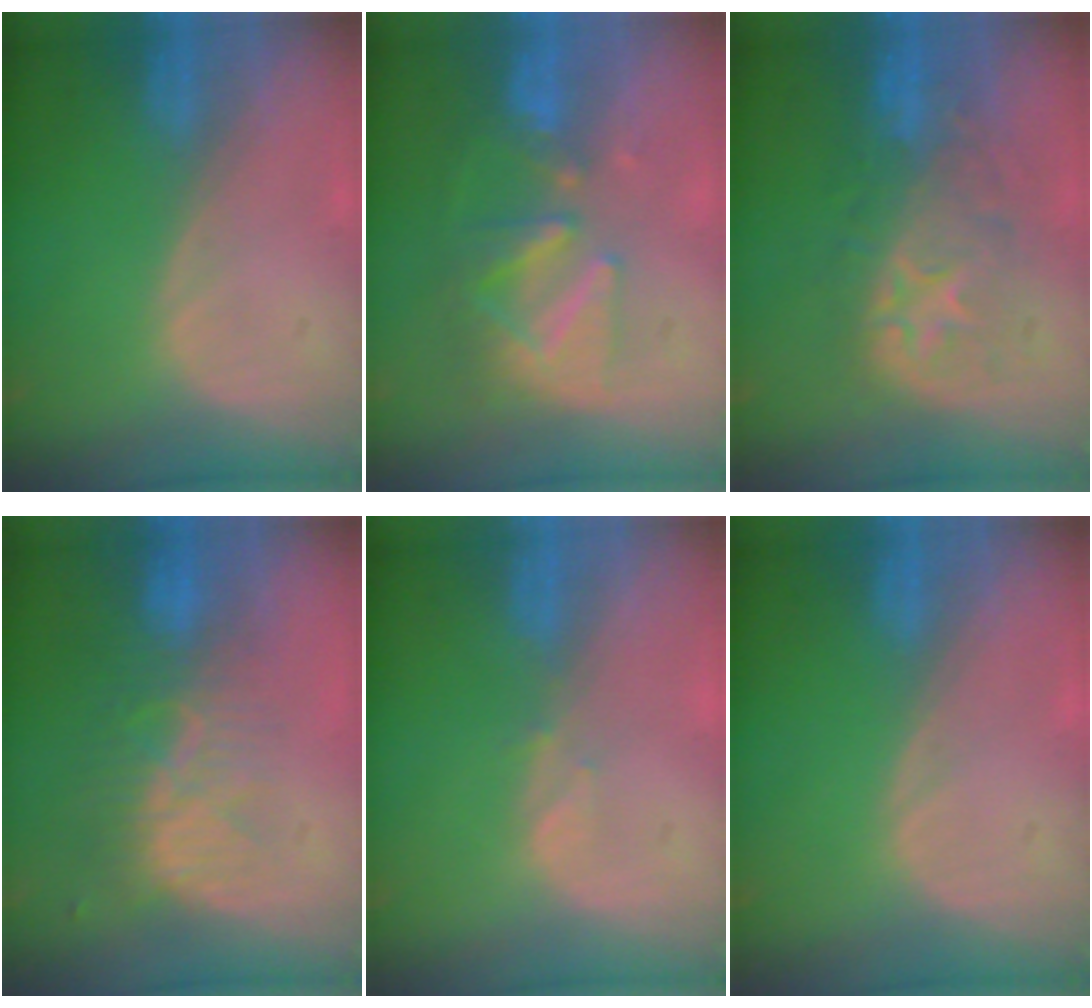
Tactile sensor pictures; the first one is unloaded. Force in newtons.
{"total": 8.6, "press": 8.0, "slide": 3.1}
{"total": 9.0, "press": 8.7, "slide": 2.3}
{"total": 8.1, "press": 7.2, "slide": 3.8}
{"total": 0.8, "press": 0.8, "slide": 0.3}
{"total": 0.0}